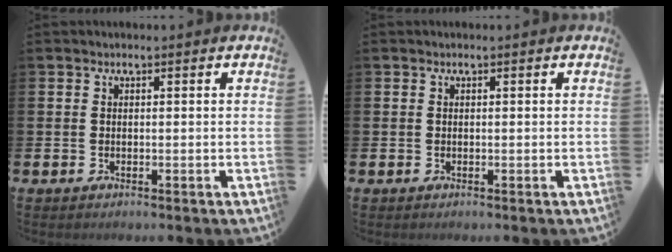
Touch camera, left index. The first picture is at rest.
{"total": 0.0}